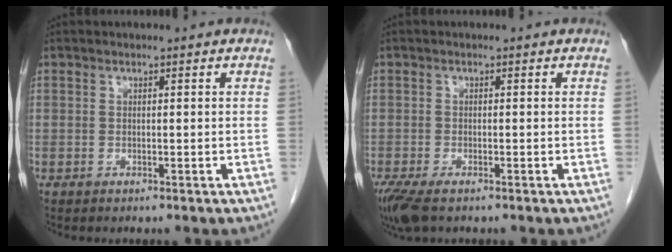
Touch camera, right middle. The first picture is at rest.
{"total": 5.3, "force": [-3.6, 1.6, 3.5], "torque": [-0.069, -0.014, -0.063]}